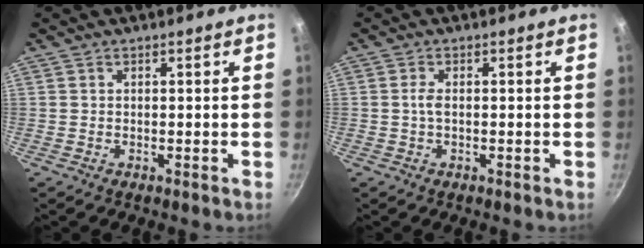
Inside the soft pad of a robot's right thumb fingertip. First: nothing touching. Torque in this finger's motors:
{"motor_torque": [0.89, 0.06, 0.48, 0.17, 0.14]}